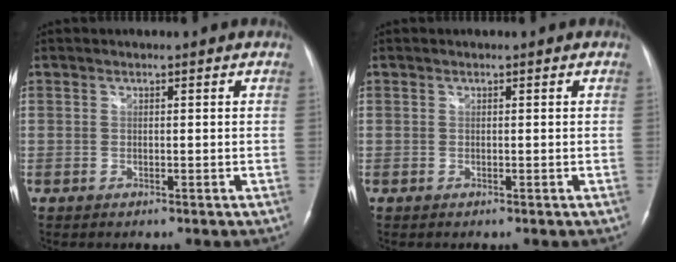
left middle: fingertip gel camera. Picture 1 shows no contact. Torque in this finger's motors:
{"motor_torque": [-0.06, 0.04, 0.06, 0.00]}